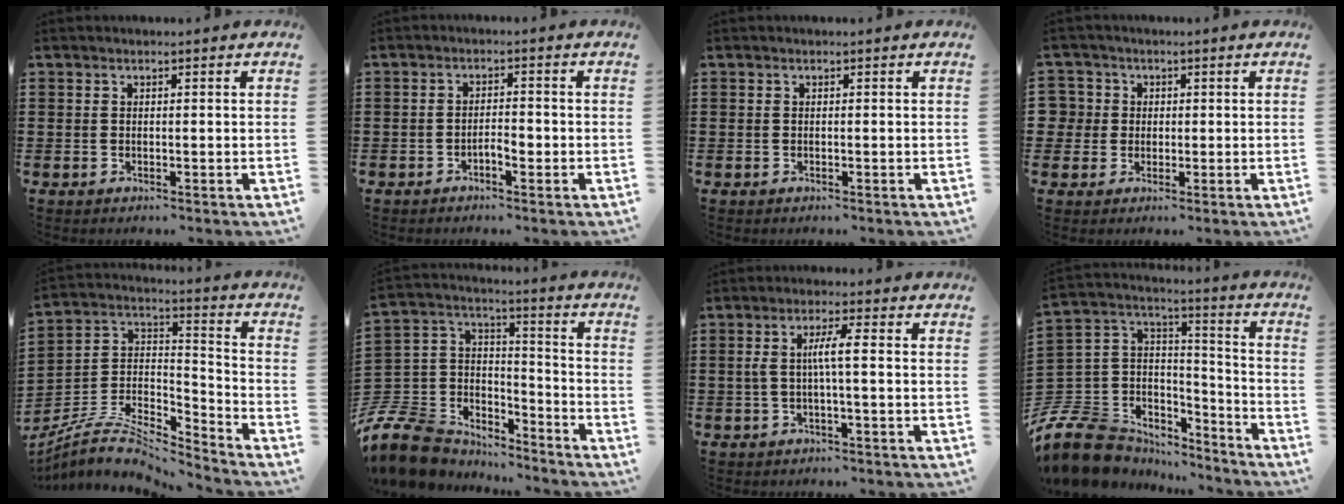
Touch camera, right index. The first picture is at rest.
{"total": 2.3, "force": [-1.1, 0.8, 1.8], "torque": [-0.034, 0.004, -0.022]}
{"total": 0.0}
{"total": 3.5, "force": [0.5, 3.4, 0.2], "torque": [-0.022, 0.012, 0.009]}
{"total": 7.9, "force": [-6.4, 2.9, 3.4], "torque": [-0.077, 0.008, -0.127]}
{"total": 10.7, "force": [-8.6, 5.8, 2.5], "torque": [-0.099, 0.005, -0.171]}
{"total": 4.5, "force": [-0.1, 0.6, 4.5], "torque": [-0.093, 0.002, -0.010]}
{"total": 11.7, "force": [-8.2, 7.6, 3.8], "torque": [-0.122, 0.012, -0.157]}